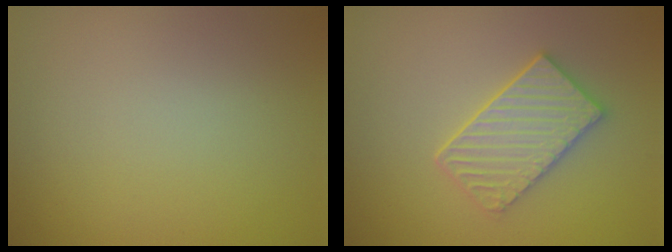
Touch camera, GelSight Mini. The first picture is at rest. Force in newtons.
{"total": 3.8, "press": 3.5, "slide": 1.4}